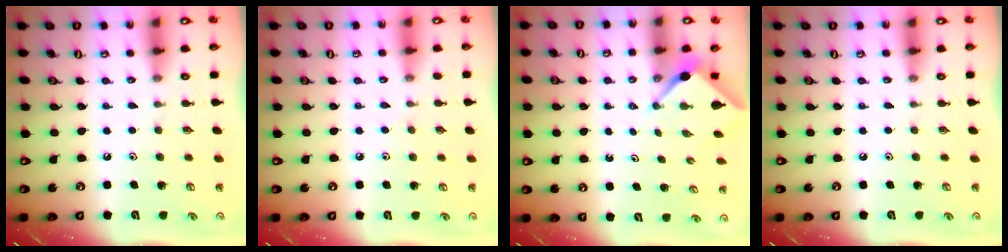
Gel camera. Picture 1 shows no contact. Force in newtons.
{"total": 2.9, "press": 2.8, "slide": 0.4}
{"total": 2.6, "press": 2.6, "slide": 0.3}
{"total": 0.0}